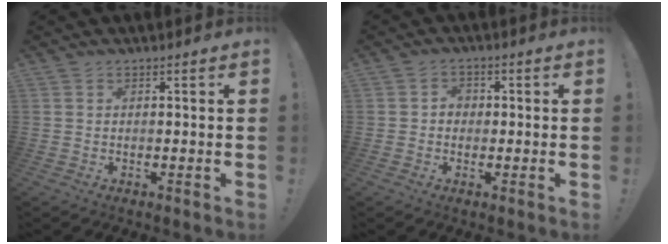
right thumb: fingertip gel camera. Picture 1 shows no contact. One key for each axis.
{"total": 2.8, "fx": -0.5, "fy": 2.4, "fz": 1.2, "tx": -0.017, "ty": 0.005, "tz": -0.011}